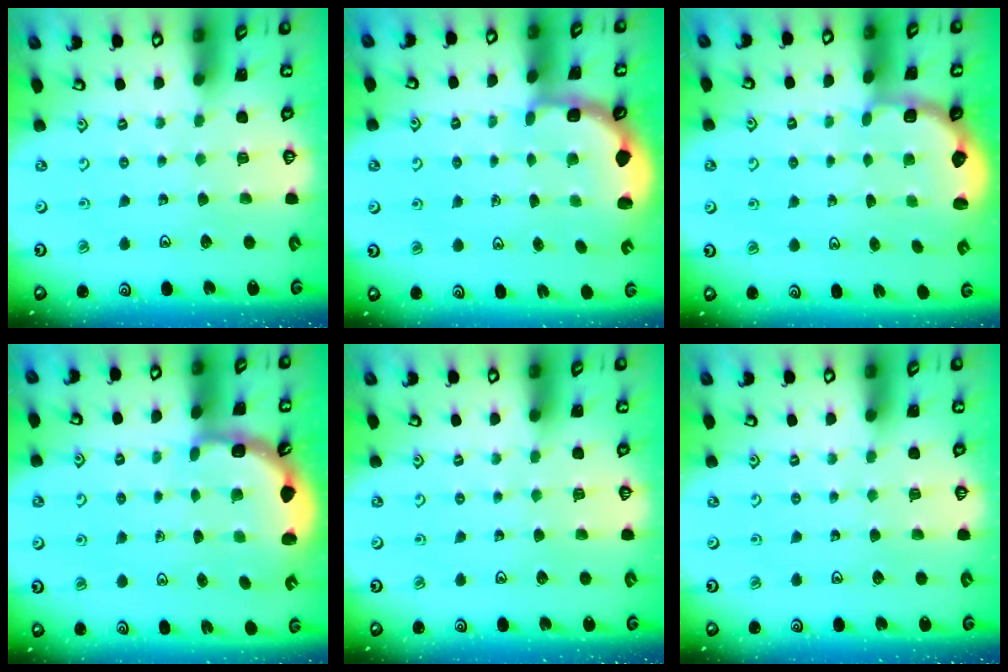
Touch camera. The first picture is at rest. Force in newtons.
{"total": 2.5, "press": 2.2, "slide": 1.2}
{"total": 2.6, "press": 2.1, "slide": 1.5}
{"total": 3.1, "press": 2.5, "slide": 1.9}
{"total": 0.0}
{"total": 0.0}